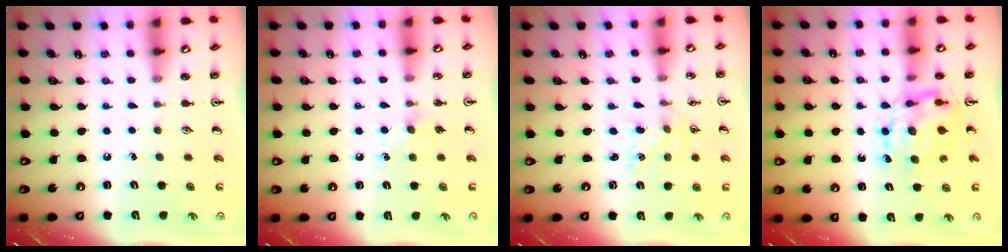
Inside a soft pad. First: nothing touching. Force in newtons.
{"total": 4.1, "press": 4.0, "slide": 0.6}
{"total": 1.2, "press": 1.2, "slide": 0.1}
{"total": 6.8, "press": 6.8, "slide": 0.5}